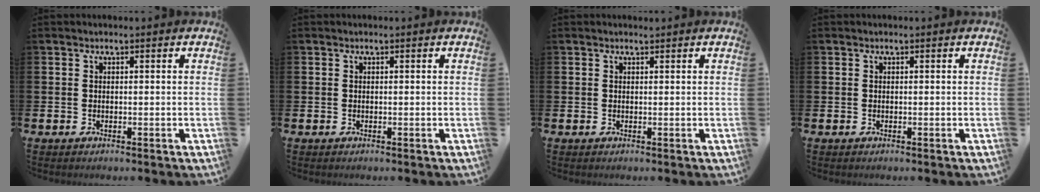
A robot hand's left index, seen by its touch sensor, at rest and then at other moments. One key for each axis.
{"total": 0.0}
{"total": 0.5, "fx": 0.5, "fy": 0.0, "fz": 0.0, "tx": 0.009, "ty": -0.004, "tz": 0.008}
{"total": 0.0}